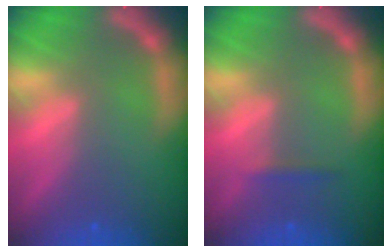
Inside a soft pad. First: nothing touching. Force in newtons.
{"total": 0.9}